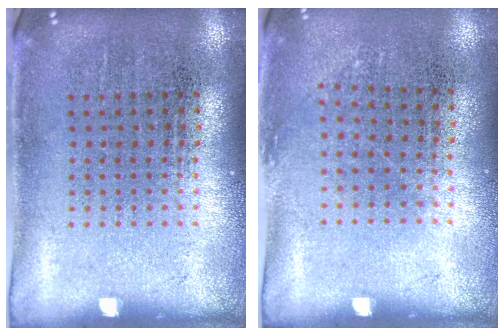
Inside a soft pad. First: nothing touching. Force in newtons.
{"total": 0.8, "press": 0.7, "slide": 0.5}